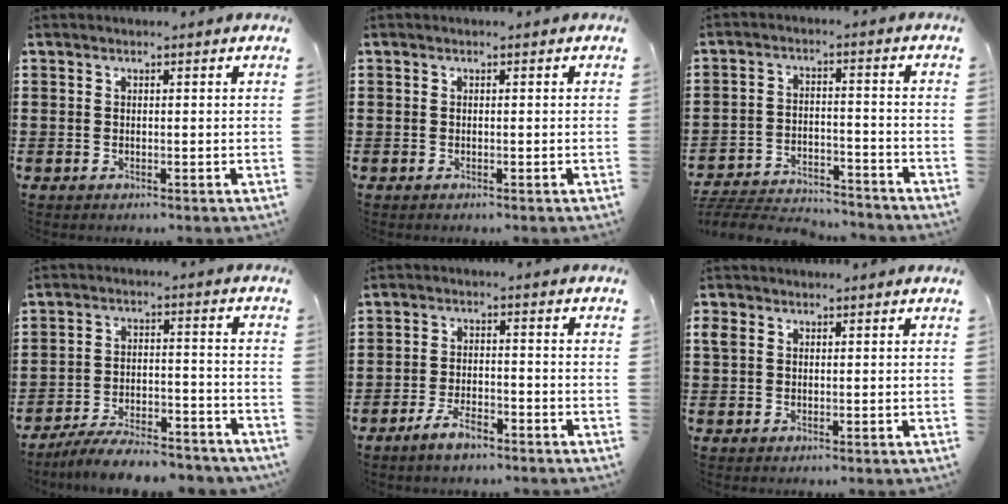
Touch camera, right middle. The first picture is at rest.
{"total": 0.0}
{"total": 5.5, "force": [-5.4, 0.9, 0.8], "torque": [-0.025, 0.007, -0.113]}
{"total": 7.5, "force": [-7.0, 0.9, 2.5], "torque": [-0.036, 0.014, -0.132]}
{"total": 4.9, "force": [-3.6, 1.8, 2.8], "torque": [-0.059, 0.008, -0.071]}
{"total": 1.7, "force": [0.6, 1.3, 0.8], "torque": [-0.019, 0.008, 0.011]}